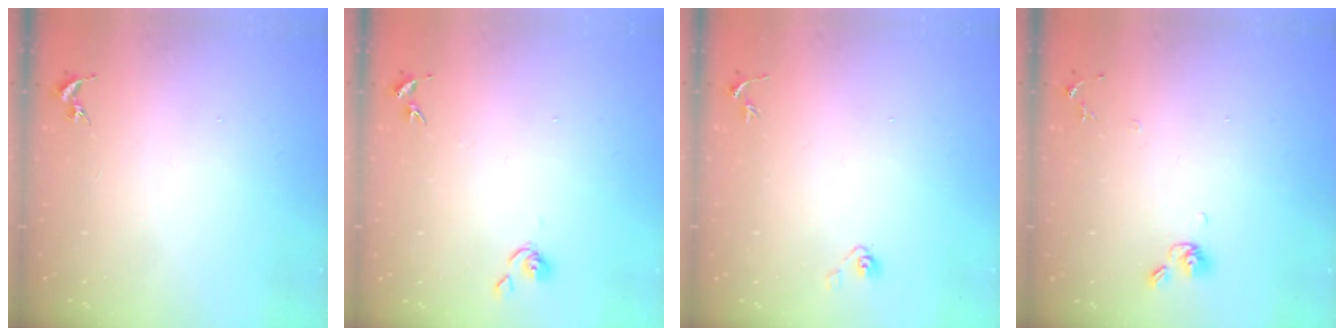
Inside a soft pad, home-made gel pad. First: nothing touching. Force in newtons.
{"total": 6.3, "press": 6.3, "slide": 0.5}
{"total": 4.0, "press": 3.3, "slide": 2.2}
{"total": 7.1, "press": 6.8, "slide": 2.1}